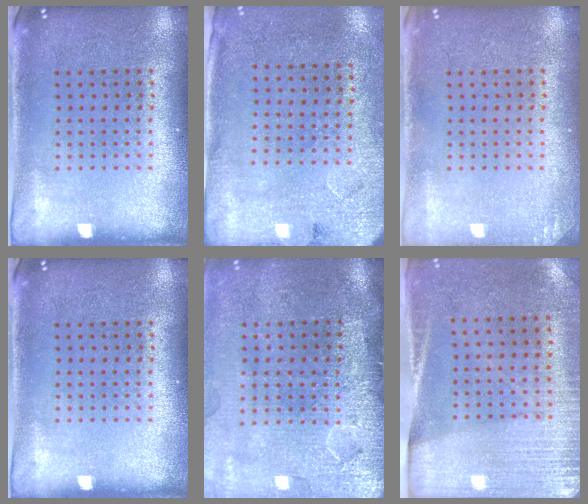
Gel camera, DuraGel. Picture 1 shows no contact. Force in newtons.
{"total": 2.6, "press": 2.1, "slide": 1.5}
{"total": 1.0, "press": 1.0, "slide": 0.1}
{"total": 0.0}
{"total": 4.4, "press": 3.6, "slide": 2.5}
{"total": 2.7, "press": 2.4, "slide": 1.2}